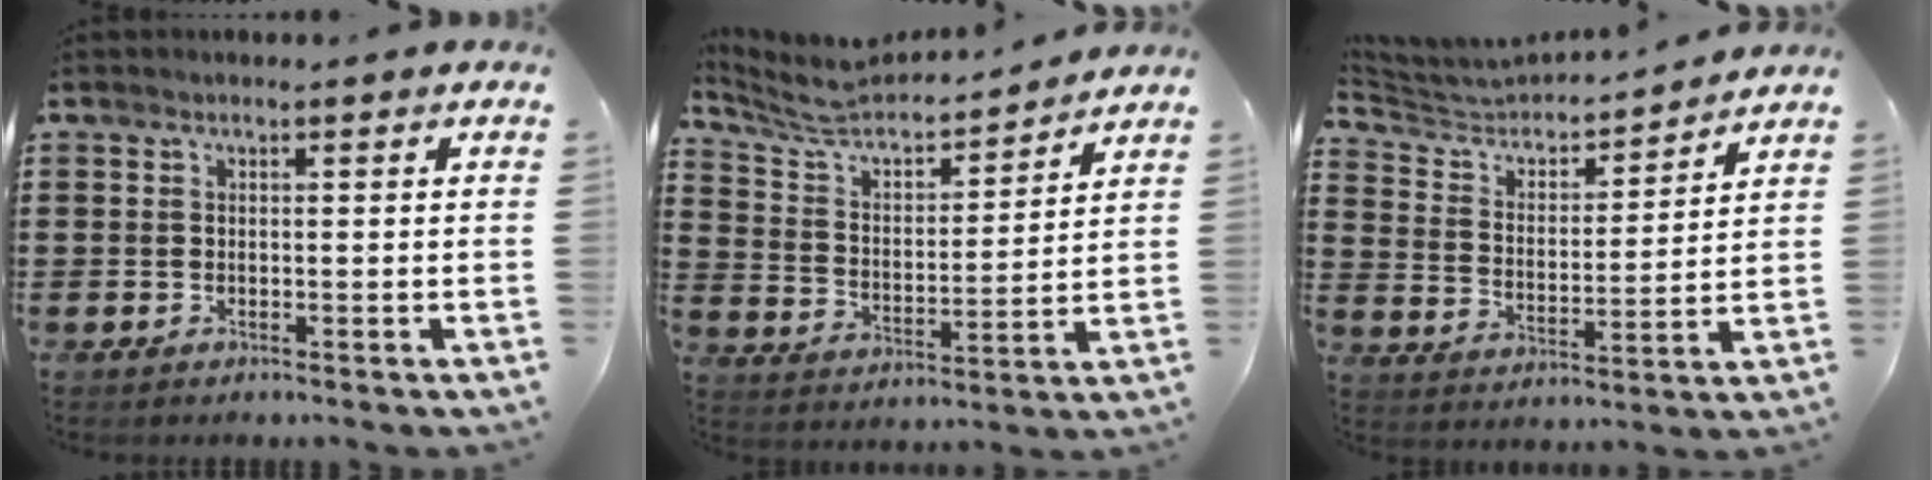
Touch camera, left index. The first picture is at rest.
{"total": 5.3, "force": [4.9, 1.3, 1.6], "torque": [-0.058, -0.039, 0.077]}
{"total": 4.3, "force": [4.1, 1.2, 0.6], "torque": [-0.040, -0.031, 0.063]}